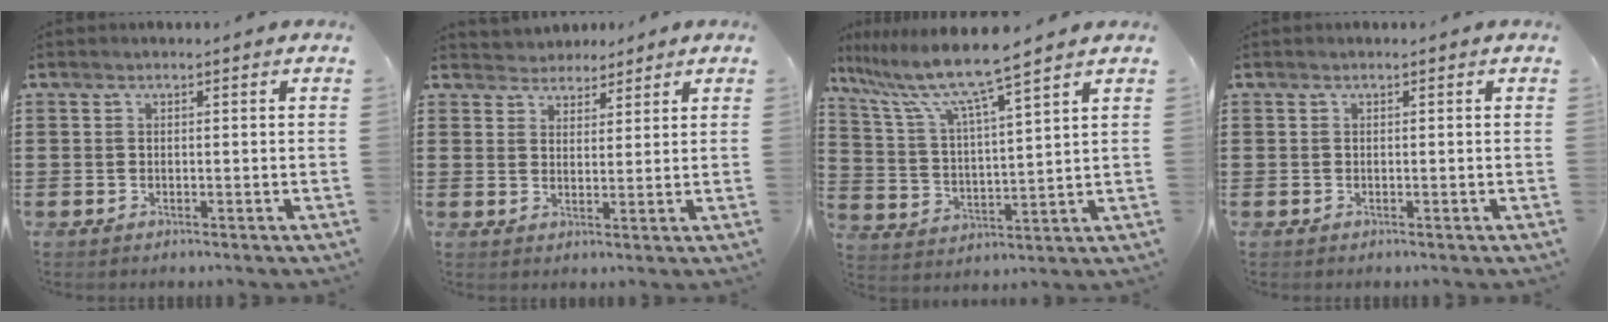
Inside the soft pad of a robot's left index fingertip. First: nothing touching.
{"total": 3.1, "force": [2.7, 1.4, -0.4], "torque": [-0.005, 0.001, 0.052]}
{"total": 8.6, "force": [7.4, -0.6, 4.4], "torque": [-0.115, -0.045, 0.121]}
{"total": 0.0}